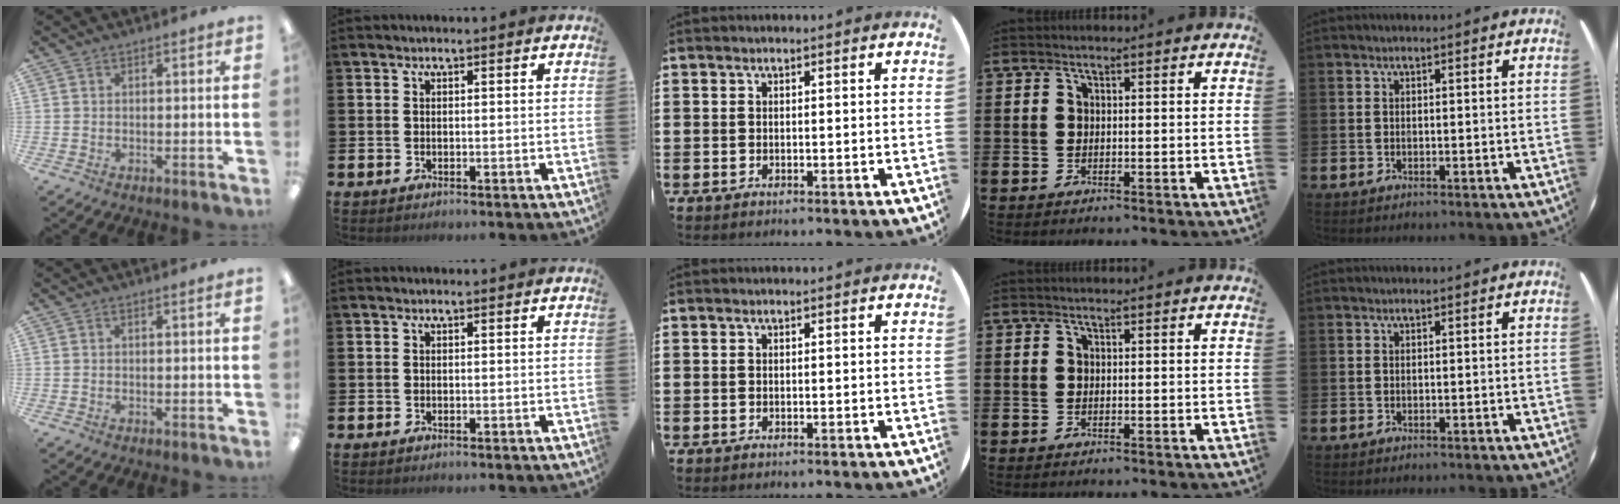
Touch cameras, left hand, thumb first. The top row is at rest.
{}